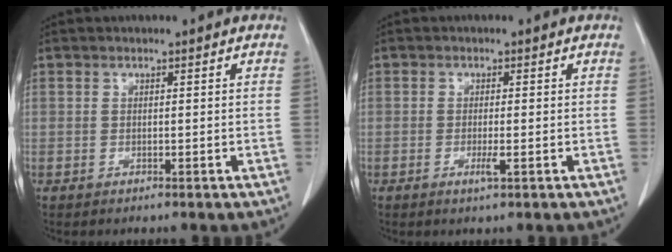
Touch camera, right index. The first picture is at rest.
{"total": 1.8, "force": [-0.7, 0.0, 1.7], "torque": [-0.032, -0.005, -0.011]}